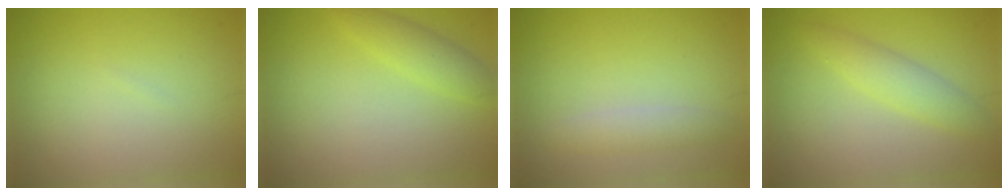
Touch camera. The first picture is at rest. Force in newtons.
{"total": 2.3, "press": 2.3, "slide": 0.1}
{"total": 1.9, "press": 1.9, "slide": 0.0}
{"total": 2.7, "press": 2.7, "slide": 0.1}